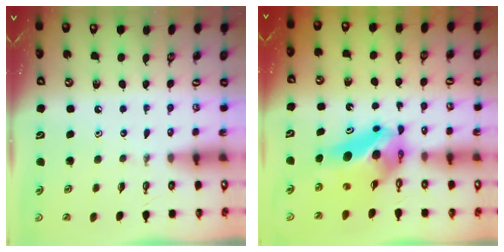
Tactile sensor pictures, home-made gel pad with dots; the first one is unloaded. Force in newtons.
{"total": 8.7, "press": 8.3, "slide": 2.3}